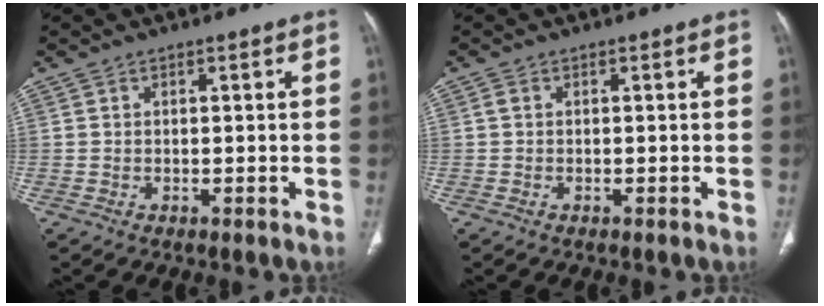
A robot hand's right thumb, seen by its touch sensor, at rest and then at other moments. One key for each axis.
{"total": 0.7, "fx": 0.1, "fy": 0.5, "fz": 0.4, "tx": -0.008, "ty": 0.004, "tz": 0.001}